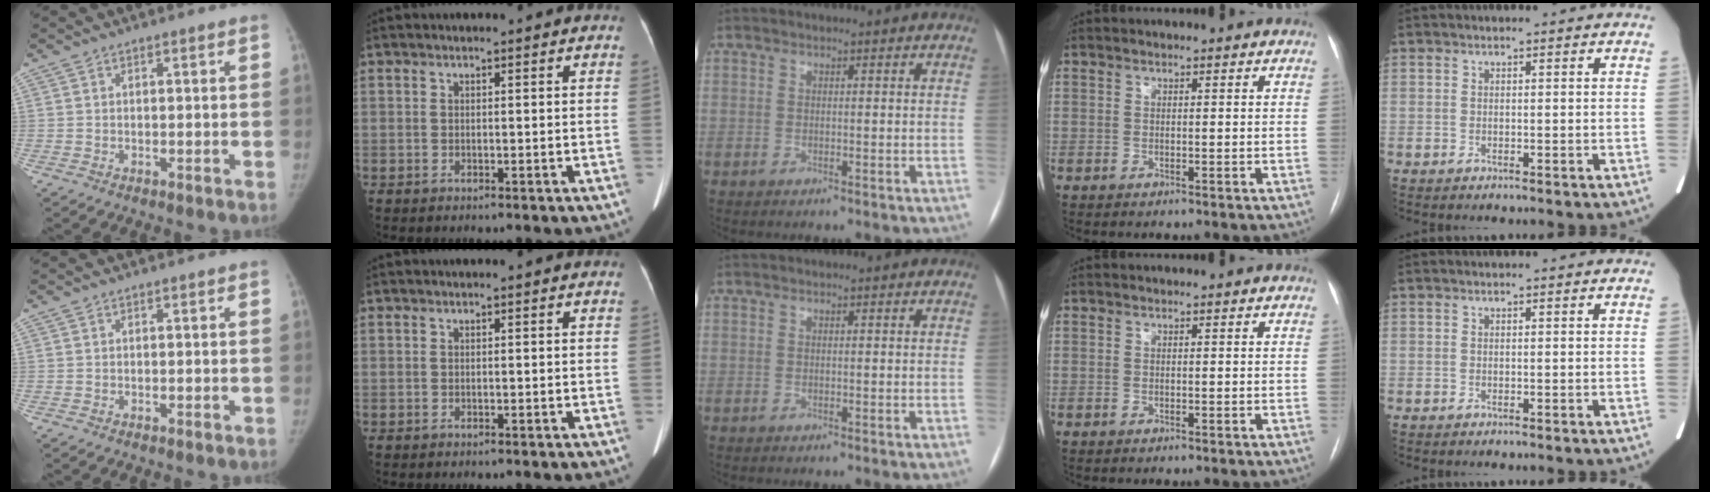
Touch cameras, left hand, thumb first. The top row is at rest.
{}